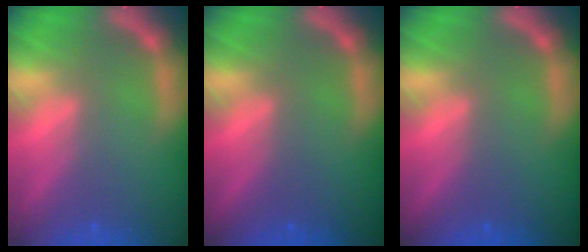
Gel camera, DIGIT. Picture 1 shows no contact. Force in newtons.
{"total": 0.0}
{"total": 0.0}